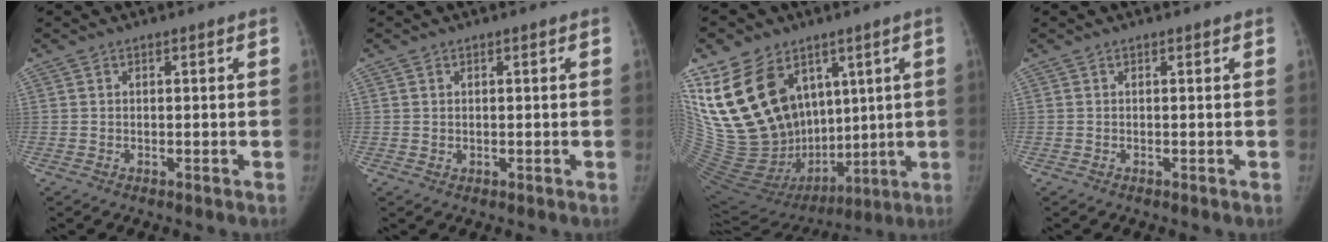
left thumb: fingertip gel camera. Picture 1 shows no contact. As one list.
[{"total": 0.9, "force": [0.3, 0.7, 0.4], "torque": [0.000, -0.001, 0.007]}, {"total": 27.4, "force": [8.9, 18.4, 18.2], "torque": [-0.331, -0.013, 0.197]}, {"total": 0.0}]